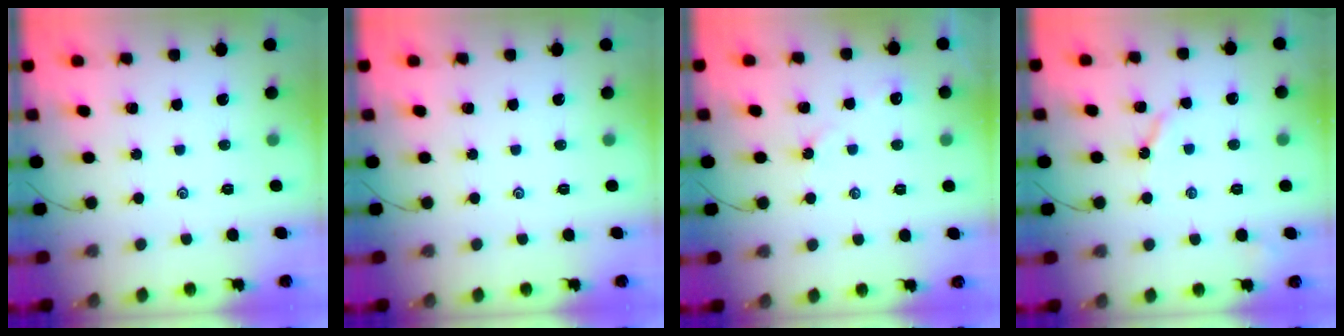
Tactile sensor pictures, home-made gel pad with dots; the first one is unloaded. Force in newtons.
{"total": 0.0}
{"total": 3.0, "press": 2.9, "slide": 0.4}
{"total": 4.8, "press": 4.8, "slide": 0.6}